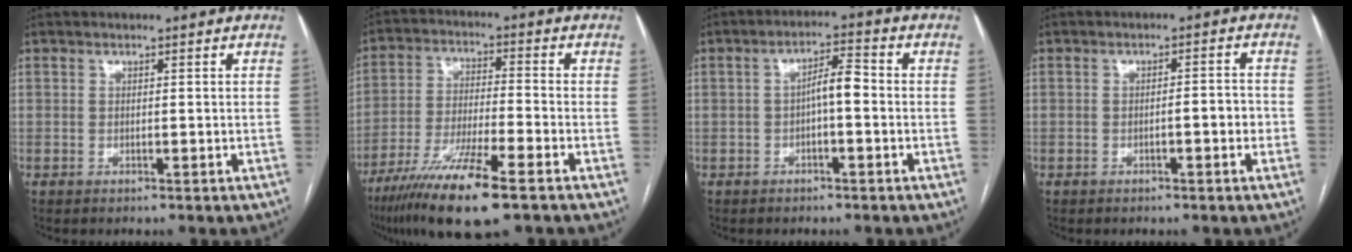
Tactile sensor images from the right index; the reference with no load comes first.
{"total": 13.8, "force": [-8.6, 1.1, 10.7], "torque": [-0.211, -0.034, -0.155]}
{"total": 4.2, "force": [-0.6, 1.1, 4.0], "torque": [-0.065, 0.016, -0.008]}
{"total": 2.9, "force": [-1.1, 0.7, 2.6], "torque": [-0.035, 0.009, -0.015]}